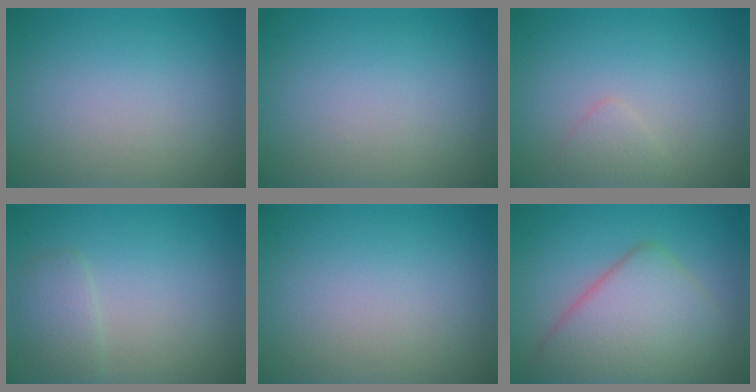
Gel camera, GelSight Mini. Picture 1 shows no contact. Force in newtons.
{"total": 0.0}
{"total": 1.1, "press": 1.1, "slide": 0.0}
{"total": 1.8, "press": 1.8, "slide": 0.2}
{"total": 0.0}
{"total": 6.6, "press": 6.6, "slide": 0.5}